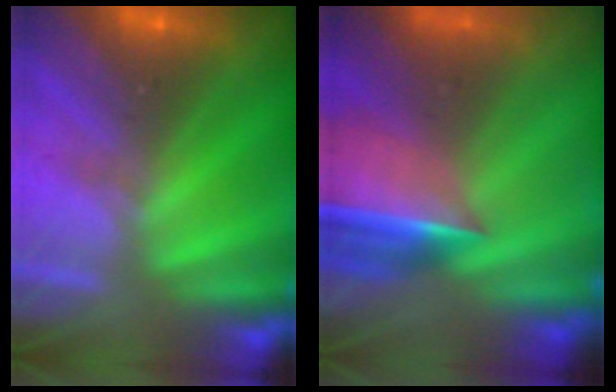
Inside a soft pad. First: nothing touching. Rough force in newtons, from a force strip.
{"total": 7.6}